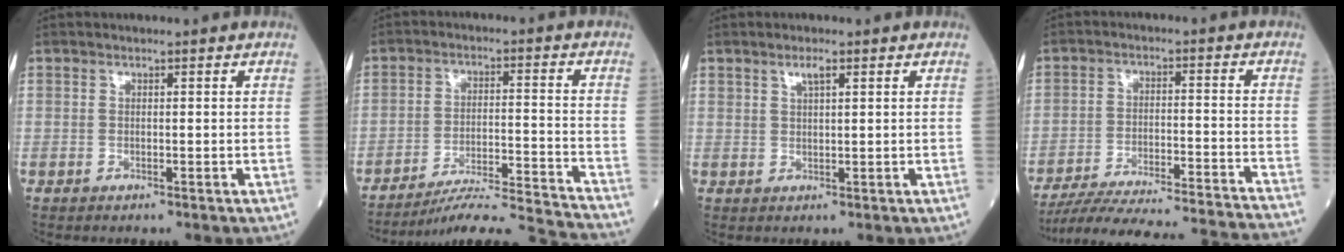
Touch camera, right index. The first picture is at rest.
{"total": 16.4, "force": [-15.7, -2.5, 3.9], "torque": [-0.052, -0.014, -0.231]}
{"total": 1.9, "force": [1.1, 0.4, 1.4], "torque": [-0.028, 0.002, 0.022]}
{"total": 28.0, "force": [-26.0, -0.2, 10.4], "torque": [-0.112, -0.047, -0.352]}